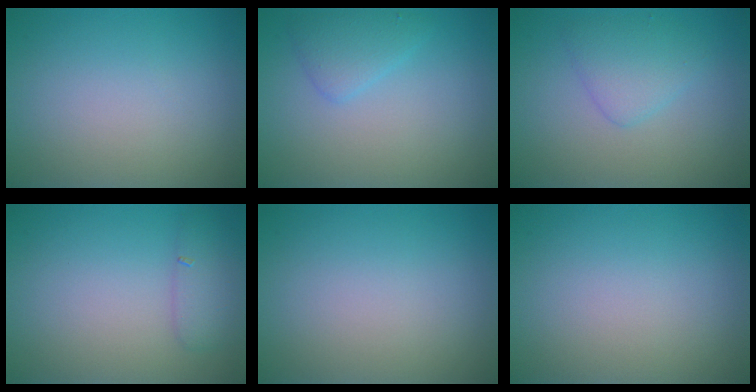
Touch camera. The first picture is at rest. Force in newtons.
{"total": 2.0, "press": 2.0, "slide": 0.1}
{"total": 2.5, "press": 2.5, "slide": 0.1}
{"total": 1.9, "press": 1.9, "slide": 0.1}
{"total": 0.0}
{"total": 0.0}